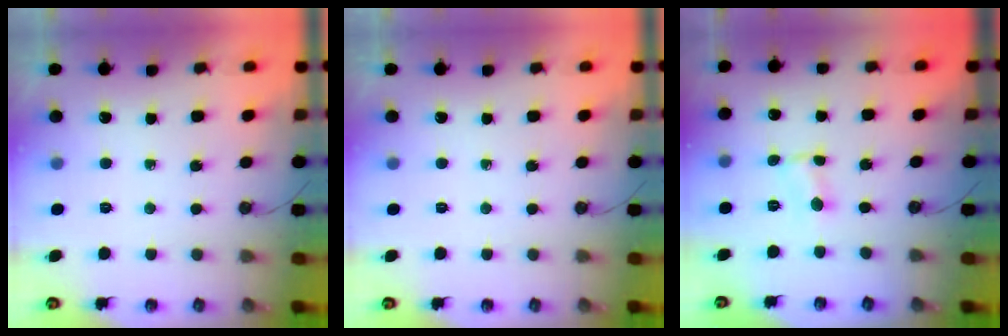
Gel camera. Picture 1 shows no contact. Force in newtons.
{"total": 0.0}
{"total": 1.3, "press": 1.3, "slide": 0.2}